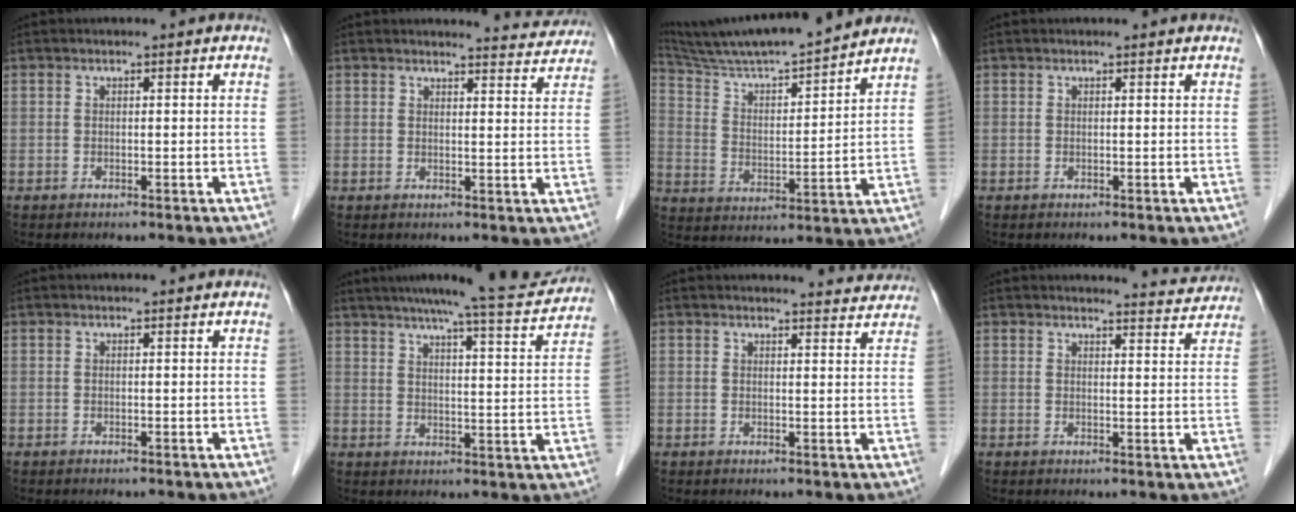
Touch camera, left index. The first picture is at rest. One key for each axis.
{"total": 6.2, "fx": 6.2, "fy": 0.5, "fz": 0.2, "tx": 0.000, "ty": -0.016, "tz": 0.055}
{"total": 18.3, "fx": 16.7, "fy": -0.1, "fz": 7.3, "tx": -0.135, "ty": 0.004, "tz": 0.271}
{"total": 1.2, "fx": 1.2, "fy": 0.1, "fz": 0.2, "tx": -0.013, "ty": 0.006, "tz": 0.011}
{"total": 0.0}
{"total": 14.2, "fx": 13.1, "fy": 0.4, "fz": 5.5, "tx": -0.080, "ty": -0.016, "tz": 0.166}
{"total": 6.7, "fx": 6.6, "fy": 0.8, "fz": 0.6, "tx": 0.004, "ty": -0.008, "tz": 0.055}
{"total": 5.6, "fx": 5.6, "fy": 0.3, "fz": -0.1, "tx": -0.004, "ty": -0.016, "tz": 0.051}